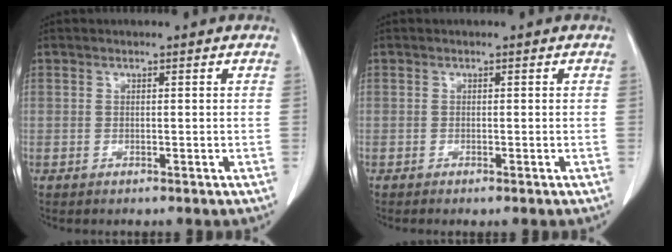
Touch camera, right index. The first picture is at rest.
{"total": 0.6, "force": [-0.4, 0.0, 0.4], "torque": [-0.011, -0.003, -0.006]}